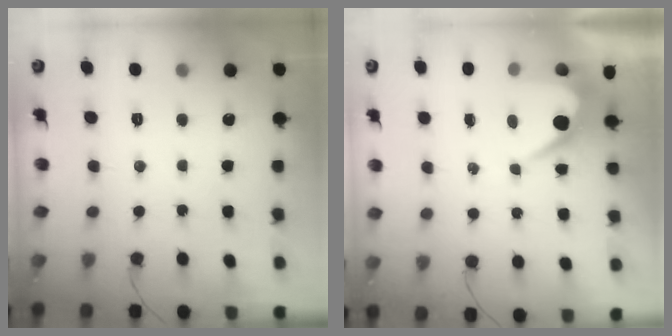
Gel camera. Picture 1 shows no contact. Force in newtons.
{"total": 6.9, "press": 6.8, "slide": 0.6}